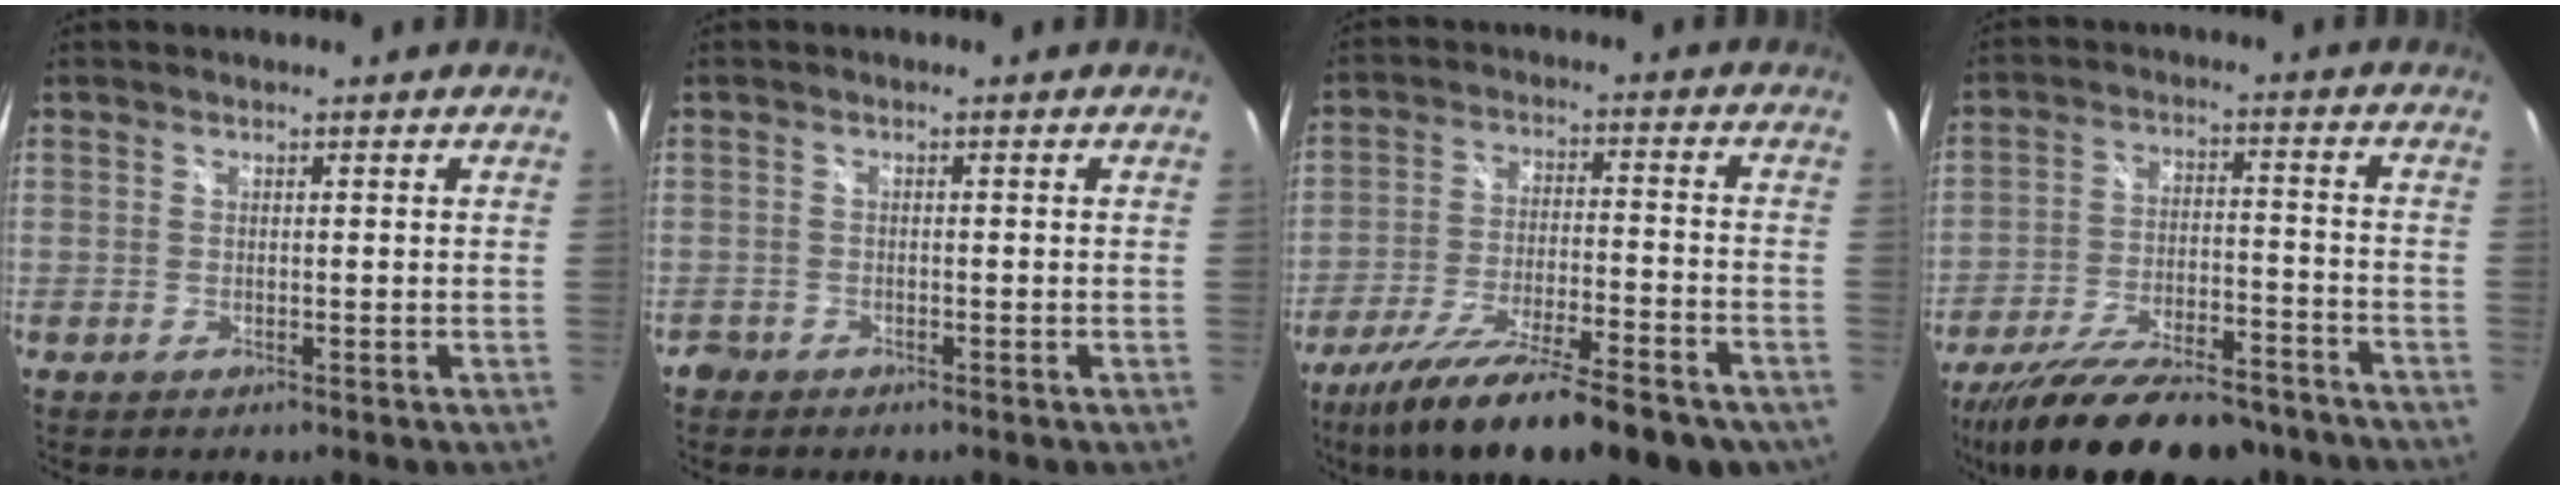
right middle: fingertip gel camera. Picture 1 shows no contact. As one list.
[{"total": 1.7, "force": [-1.3, 1.1, 0.2], "torque": [-0.009, 0.000, -0.025]}, {"total": 24.5, "force": [-18.5, 6.2, 14.8], "torque": [-0.255, -0.056, -0.277]}, {"total": 23.3, "force": [-19.1, 7.2, 11.4], "torque": [-0.213, -0.030, -0.279]}]